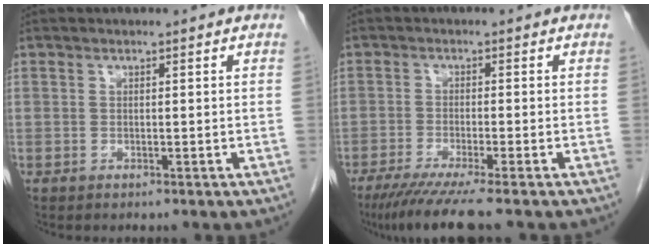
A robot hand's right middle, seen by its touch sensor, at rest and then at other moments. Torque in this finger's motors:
{"motor_torque": [0.75, -0.60, 0.20, 0.04]}